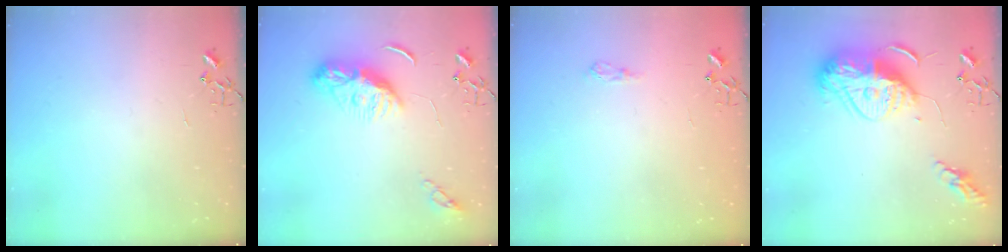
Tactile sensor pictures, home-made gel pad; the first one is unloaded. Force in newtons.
{"total": 9.5, "press": 9.5, "slide": 0.5}
{"total": 5.4, "press": 5.4, "slide": 0.6}
{"total": 16.9, "press": 16.8, "slide": 1.4}